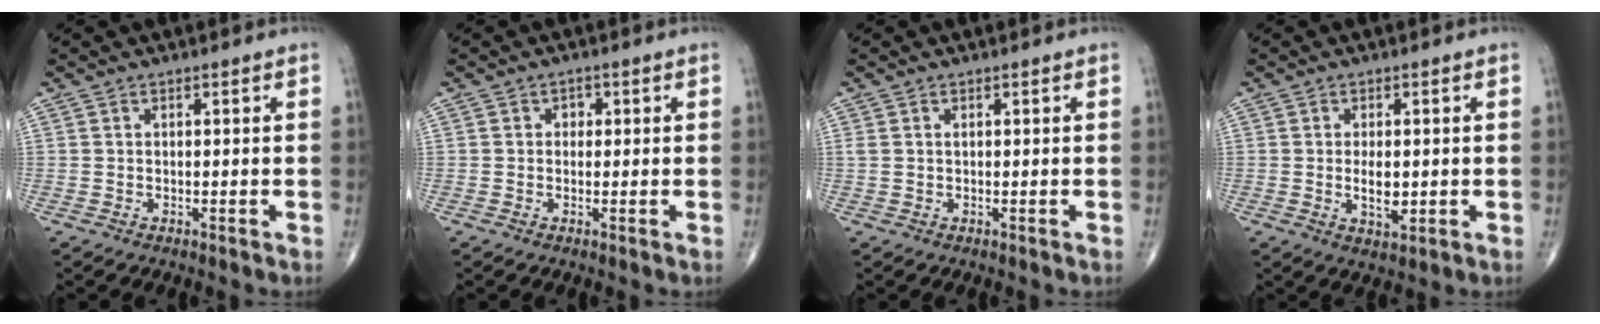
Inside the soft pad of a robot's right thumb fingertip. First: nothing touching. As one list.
[{"total": 1.3, "force": [0.2, 1.1, 0.6], "torque": [0.002, 0.003, -0.001]}, {"total": 0.9, "force": [0.3, 0.5, 0.7], "torque": [-0.021, 0.012, 0.012]}, {"total": 4.5, "force": [-0.3, 2.2, 3.9], "torque": [-0.060, -0.008, -0.002]}]